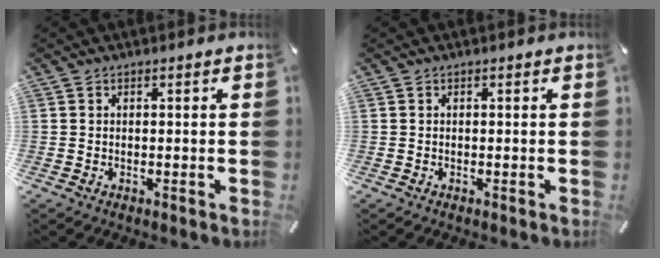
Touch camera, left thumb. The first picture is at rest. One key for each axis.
{"total": 0.0}